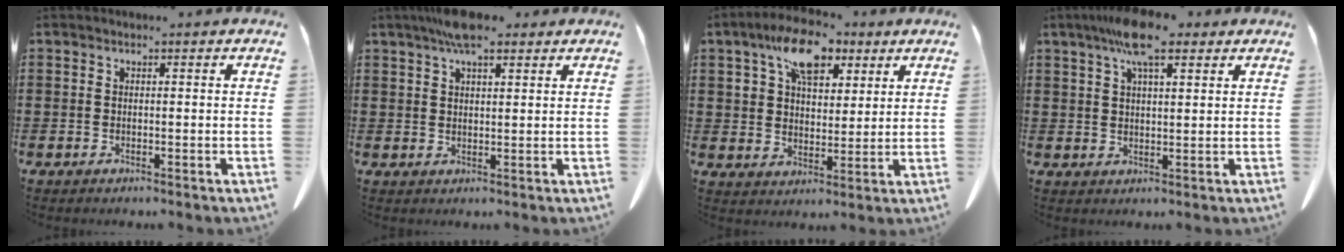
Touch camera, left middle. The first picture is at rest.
{"total": 6.2, "force": [4.3, 1.6, 4.1], "torque": [-0.082, 0.000, 0.075]}
{"total": 9.9, "force": [6.0, 5.1, 5.9], "torque": [-0.115, 0.000, 0.104]}
{"total": 8.5, "force": [5.5, 2.3, 6.1], "torque": [-0.131, 0.002, 0.097]}